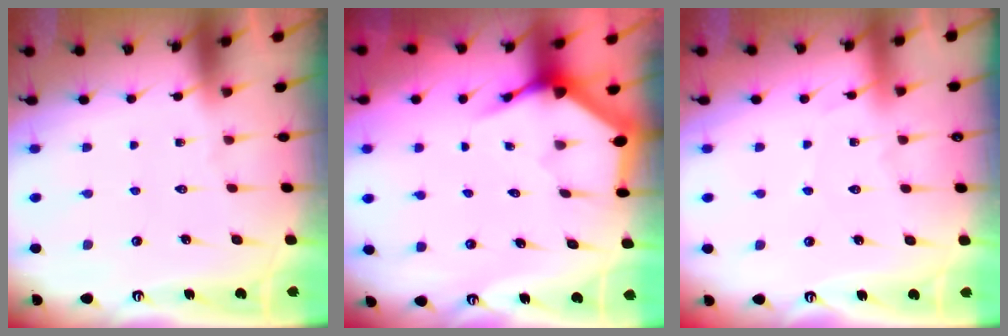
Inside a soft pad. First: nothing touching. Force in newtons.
{"total": 3.8, "press": 3.8, "slide": 0.5}
{"total": 2.6, "press": 2.5, "slide": 0.3}